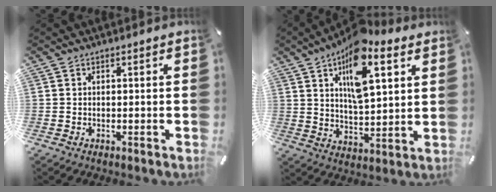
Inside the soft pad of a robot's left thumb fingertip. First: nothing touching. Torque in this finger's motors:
{"motor_torque": [3.34, 1.67, 1.87, -0.90, 0.69]}